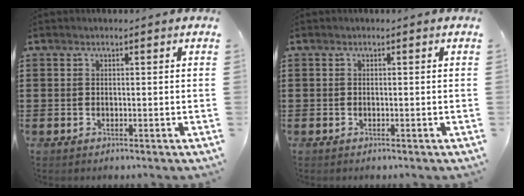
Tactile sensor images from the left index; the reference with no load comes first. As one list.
[{"total": 0.0}]